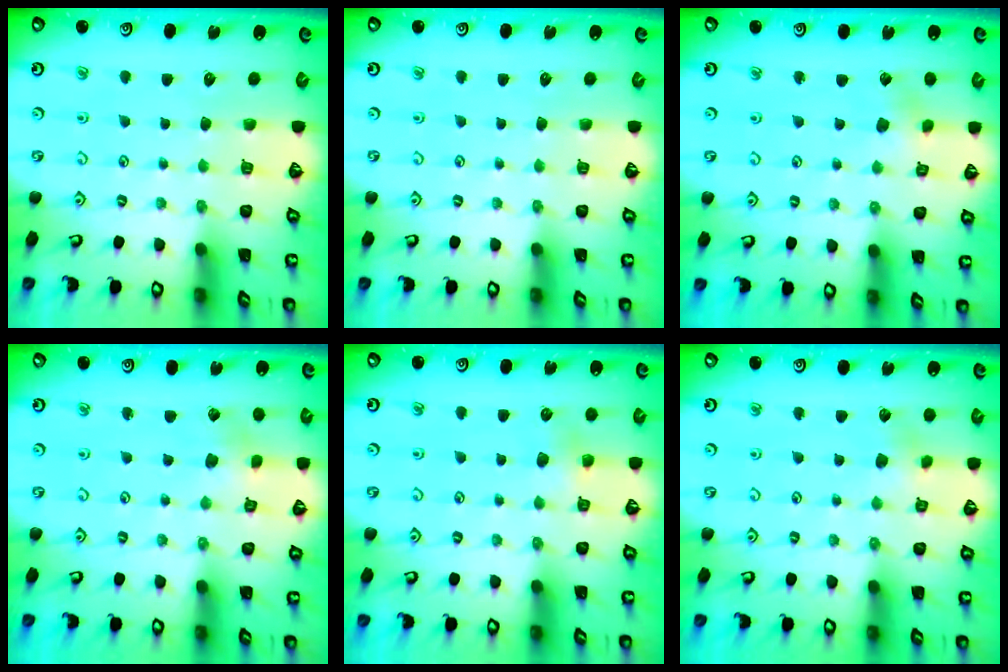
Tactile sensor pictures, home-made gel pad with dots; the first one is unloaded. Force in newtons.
{"total": 0.0}
{"total": 2.5, "press": 2.3, "slide": 0.8}
{"total": 2.3, "press": 2.2, "slide": 0.4}
{"total": 4.0, "press": 4.0, "slide": 0.4}
{"total": 2.6, "press": 2.6, "slide": 0.4}